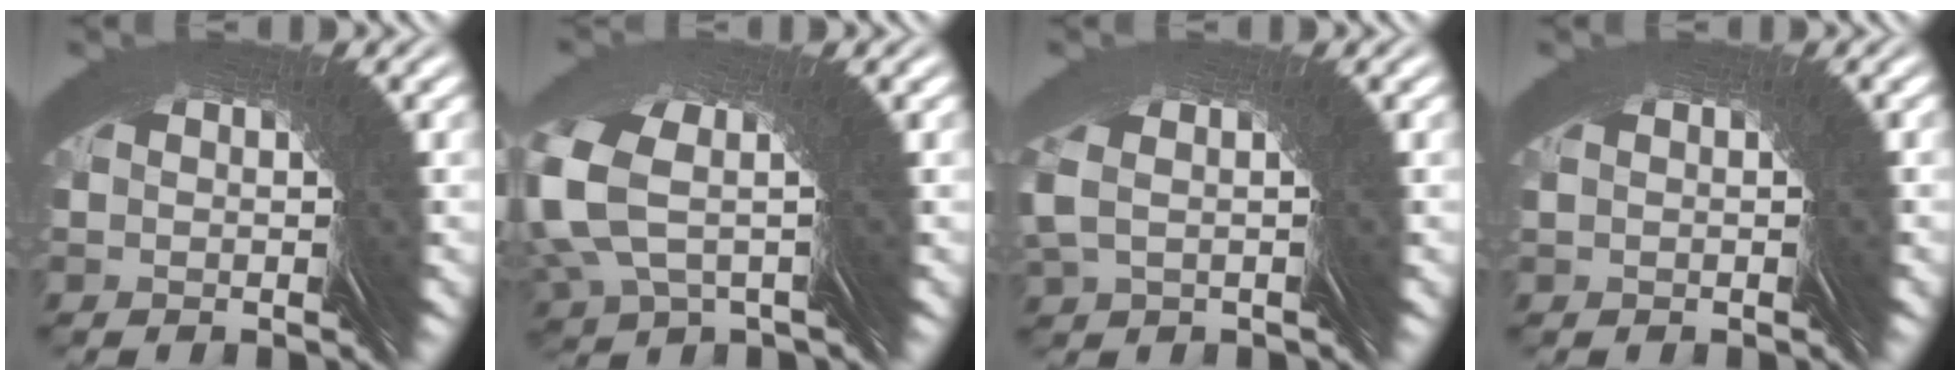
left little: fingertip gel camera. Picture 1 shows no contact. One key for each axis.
{"total": 3.9, "fx": 3.1, "fy": 1.0, "fz": 2.2, "tx": -0.056, "ty": 0.036, "tz": 0.034}
{"total": 2.0, "fx": 1.7, "fy": -1.0, "fz": 0.4, "tx": -0.008, "ty": 0.026, "tz": 0.019}
{"total": 0.6, "fx": 0.5, "fy": -0.1, "fz": 0.3, "tx": 0.002, "ty": 0.009, "tz": 0.004}